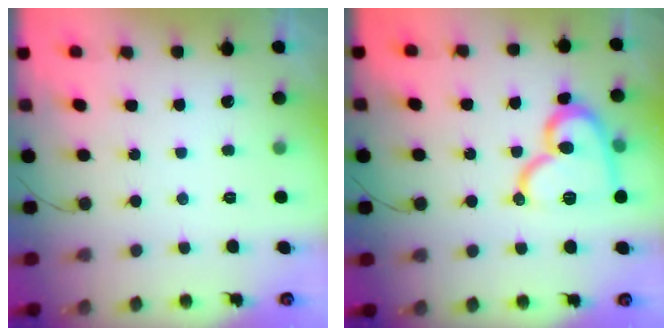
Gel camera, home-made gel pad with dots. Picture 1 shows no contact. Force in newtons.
{"total": 16.1, "press": 16.0, "slide": 1.0}